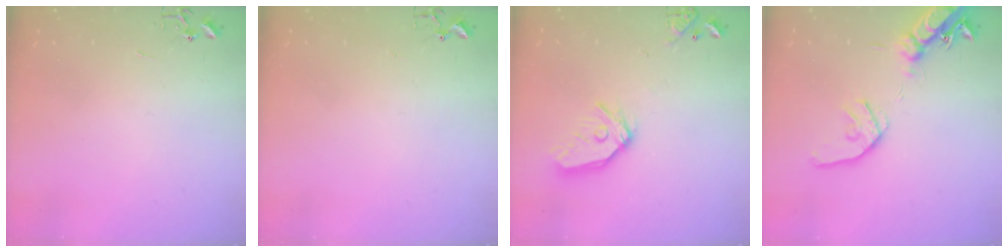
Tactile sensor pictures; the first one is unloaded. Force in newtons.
{"total": 3.0, "press": 2.9, "slide": 0.4}
{"total": 13.7, "press": 13.6, "slide": 1.7}
{"total": 16.5, "press": 16.2, "slide": 2.9}